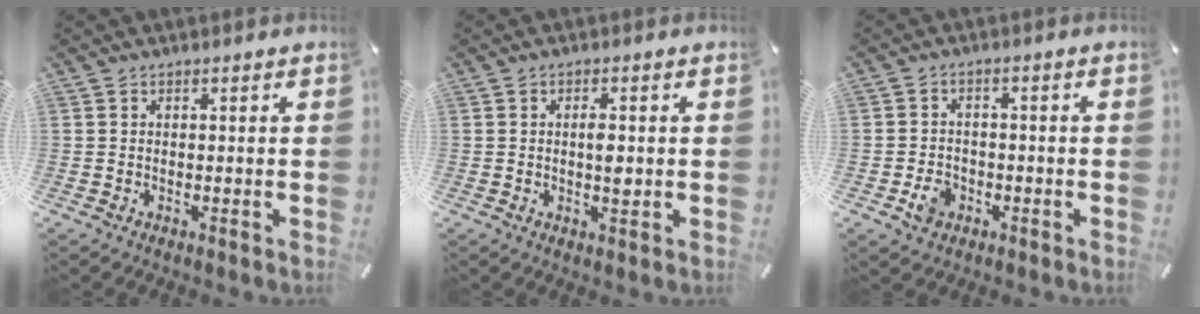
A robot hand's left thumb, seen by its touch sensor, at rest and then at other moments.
{"total": 3.4, "force": [0.1, 1.3, 3.1], "torque": [-0.053, -0.001, -0.002]}
{"total": 4.5, "force": [-1.9, 3.6, 2.0], "torque": [-0.037, 0.008, -0.033]}